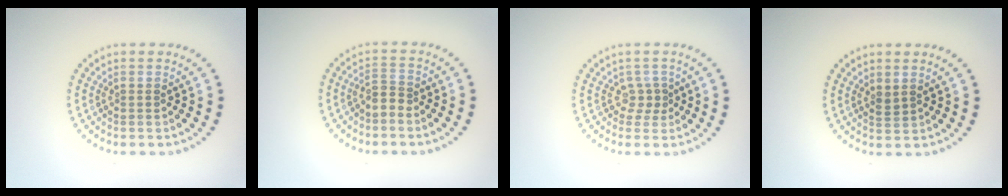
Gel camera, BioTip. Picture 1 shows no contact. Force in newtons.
{"total": 1.6, "press": 1.2, "slide": 1.0}
{"total": 1.4, "press": 0.8, "slide": 1.1}
{"total": 0.9, "press": 0.7, "slide": 0.6}